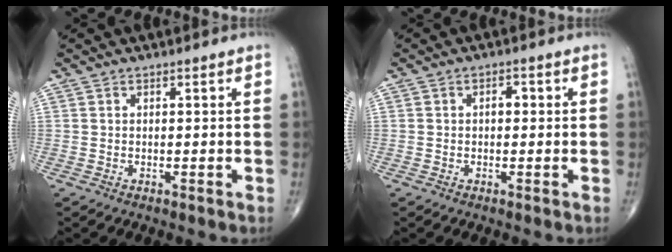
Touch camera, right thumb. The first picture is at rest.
{"total": 1.6, "force": [0.0, 1.1, 1.2], "torque": [-0.005, 0.006, -0.005]}